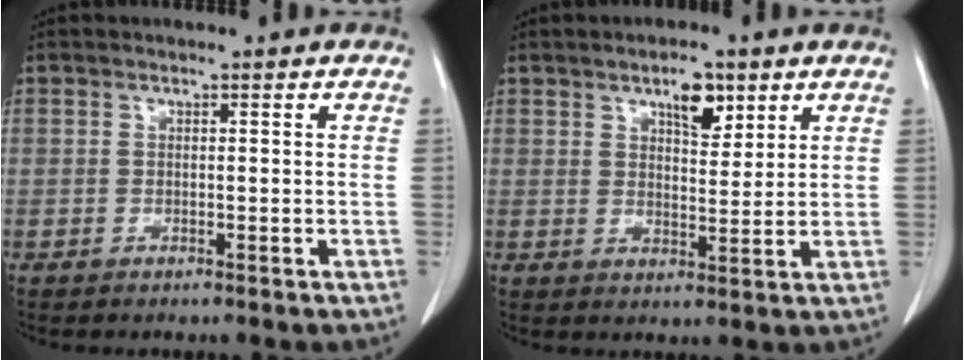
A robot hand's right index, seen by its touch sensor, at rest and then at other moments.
{"total": 5.3, "force": [3.2, 2.0, 3.8], "torque": [-0.061, 0.000, 0.052]}